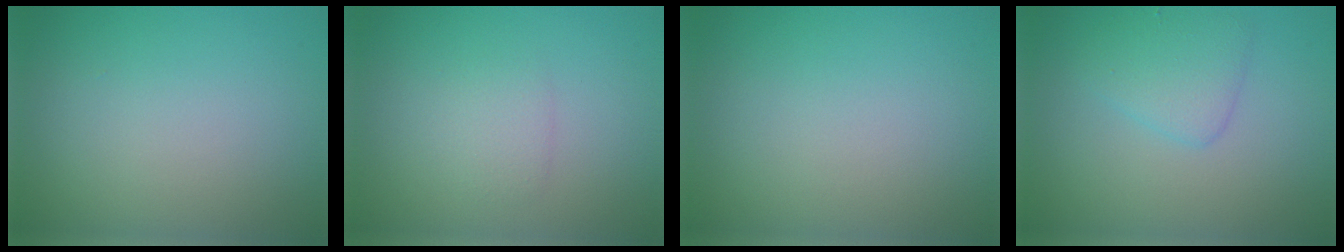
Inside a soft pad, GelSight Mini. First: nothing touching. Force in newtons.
{"total": 1.4, "press": 1.4, "slide": 0.0}
{"total": 0.0}
{"total": 2.5, "press": 2.5, "slide": 0.1}